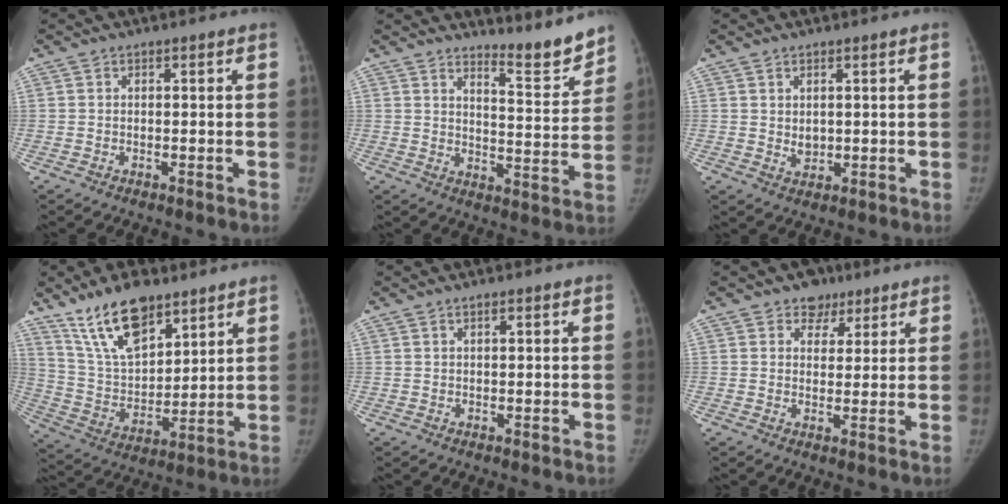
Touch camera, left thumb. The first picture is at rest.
{"total": 9.0, "force": [8.3, 1.1, 3.4], "torque": [-0.029, -0.076, 0.127]}
{"total": 2.3, "force": [0.6, 1.7, 1.3], "torque": [-0.014, -0.010, 0.017]}
{"total": 16.0, "force": [11.0, 6.9, 9.2], "torque": [-0.135, -0.054, 0.214]}
{"total": 1.0, "force": [0.5, 0.3, 0.8], "torque": [-0.012, 0.000, 0.009]}
{"total": 5.0, "force": [3.2, 3.7, 0.9], "torque": [0.015, -0.014, 0.046]}